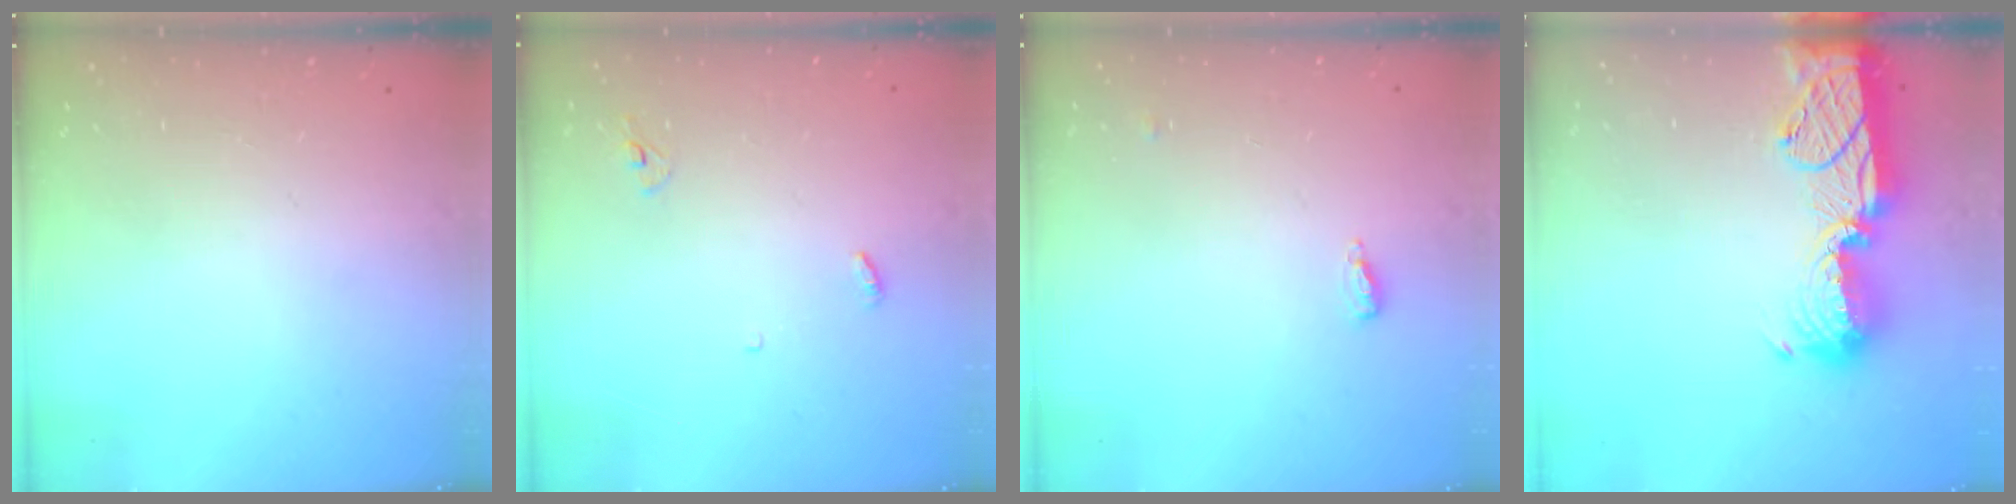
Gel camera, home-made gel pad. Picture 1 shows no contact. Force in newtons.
{"total": 3.3, "press": 3.2, "slide": 0.3}
{"total": 4.7, "press": 4.6, "slide": 1.2}
{"total": 17.8, "press": 17.8, "slide": 1.2}